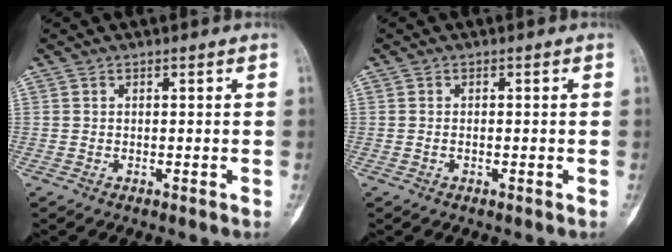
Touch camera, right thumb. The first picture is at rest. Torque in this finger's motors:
{"motor_torque": [-0.63, 0.04, 0.41, 0.07, -0.03]}